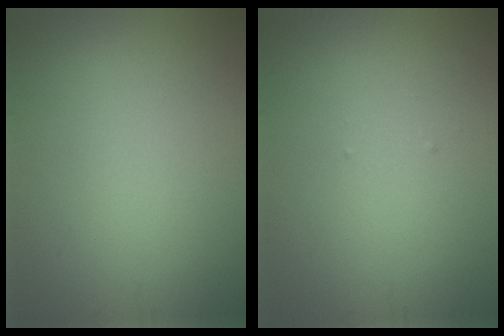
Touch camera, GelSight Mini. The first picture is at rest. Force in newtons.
{"total": 0.0}